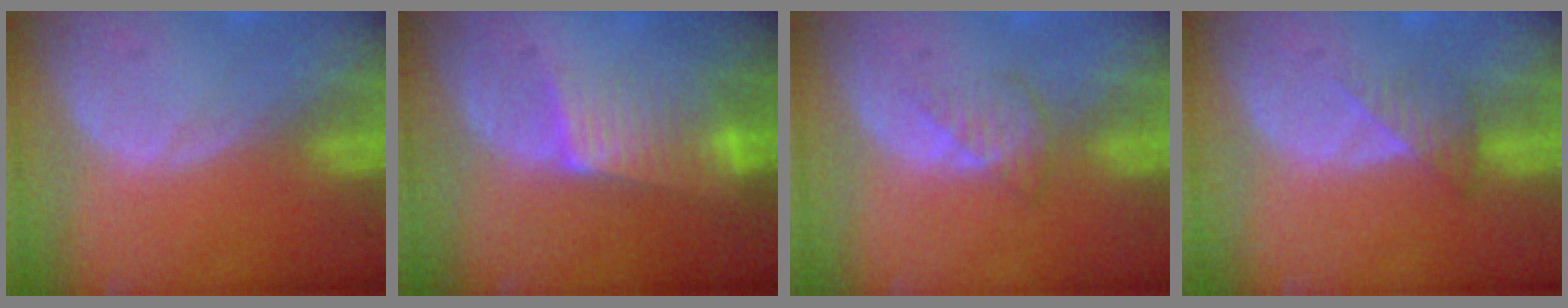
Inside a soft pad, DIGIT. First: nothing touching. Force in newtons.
{"total": 6.3, "press": 5.6, "slide": 3.0}
{"total": 2.6, "press": 2.6, "slide": 0.4}
{"total": 3.3, "press": 3.0, "slide": 1.5}